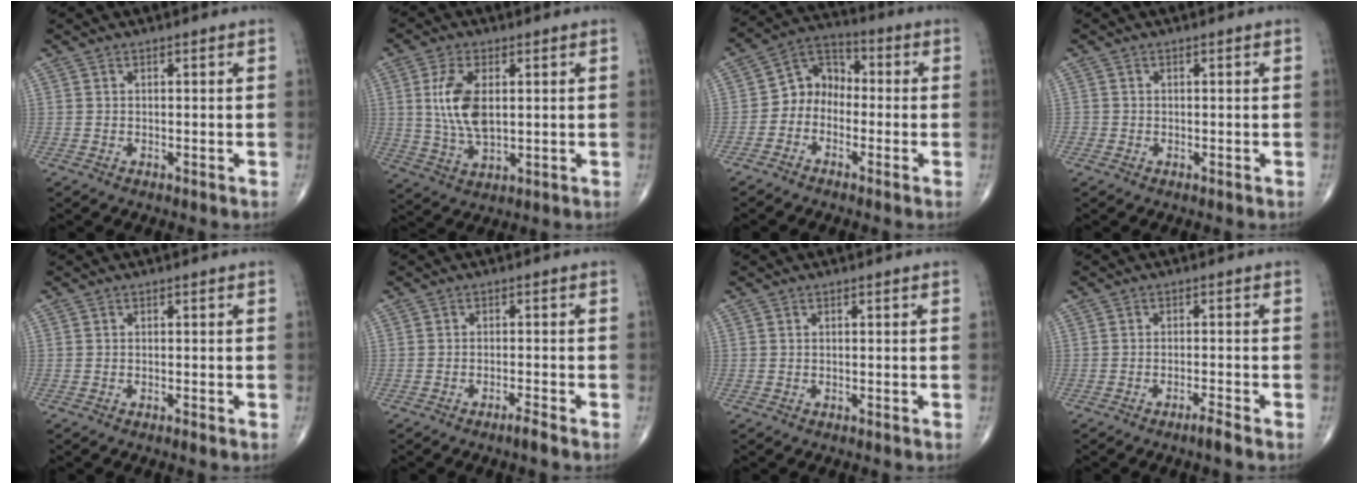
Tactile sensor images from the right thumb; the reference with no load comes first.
{"total": 9.7, "force": [1.6, 4.9, 8.3], "torque": [-0.168, -0.010, 0.036]}
{"total": 7.5, "force": [-1.9, 6.0, 4.1], "torque": [-0.037, 0.041, -0.056]}
{"total": 0.6, "force": [-0.2, 0.5, 0.0], "torque": [0.003, 0.004, -0.006]}
{"total": 0.5, "force": [-0.3, 0.0, 0.4], "torque": [-0.009, -0.002, -0.007]}
{"total": 1.9, "force": [-1.5, -0.2, 1.2], "torque": [-0.028, 0.004, -0.031]}
{"total": 0.0}
{"total": 2.0, "force": [-1.6, -0.3, 1.2], "torque": [-0.029, 0.005, -0.033]}